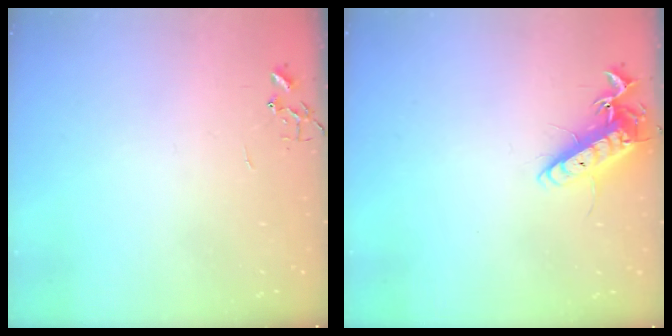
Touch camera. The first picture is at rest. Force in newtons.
{"total": 13.6, "press": 13.5, "slide": 1.3}